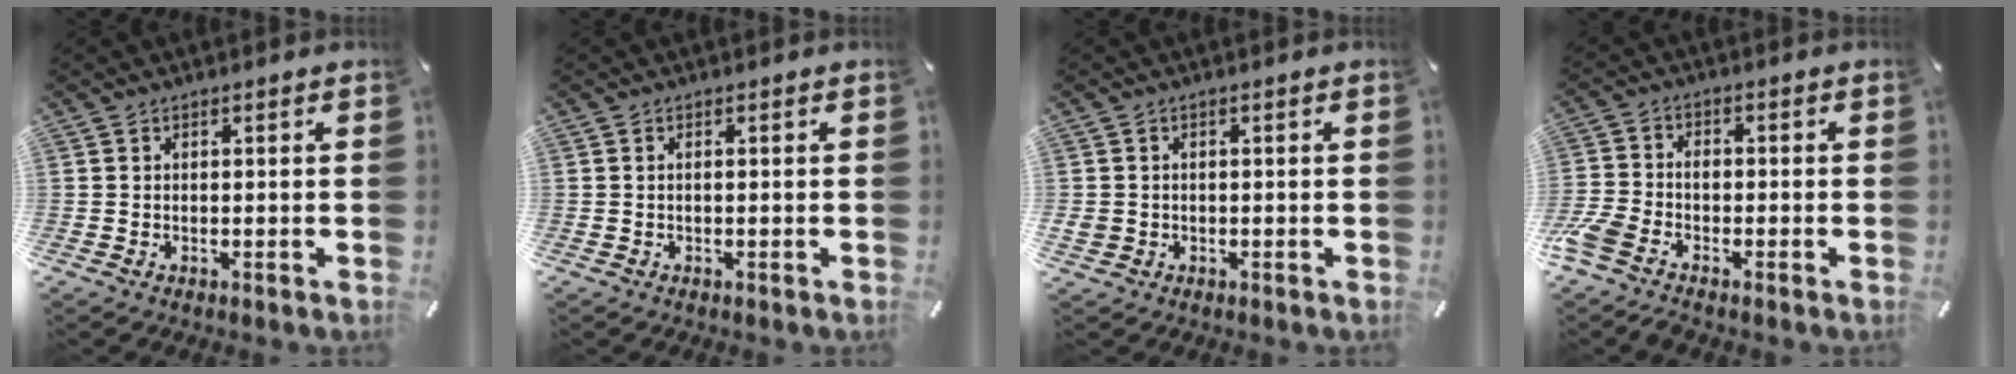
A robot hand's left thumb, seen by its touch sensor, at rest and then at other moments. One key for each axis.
{"total": 0.5, "fx": -0.1, "fy": 0.0, "fz": 0.5, "tx": -0.012, "ty": -0.002, "tz": -0.001}
{"total": 2.0, "fx": -0.4, "fy": 1.8, "fz": 0.8, "tx": -0.017, "ty": 0.003, "tz": -0.009}
{"total": 5.9, "fx": -3.2, "fy": 3.5, "fz": 3.4, "tx": -0.089, "ty": 0.004, "tz": -0.065}